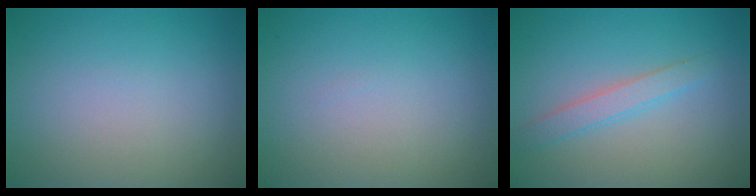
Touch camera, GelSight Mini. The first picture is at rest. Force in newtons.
{"total": 0.0}
{"total": 2.0, "press": 2.0, "slide": 0.1}